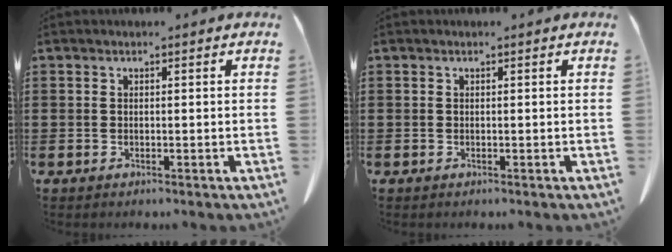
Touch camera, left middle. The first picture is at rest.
{"total": 0.0}